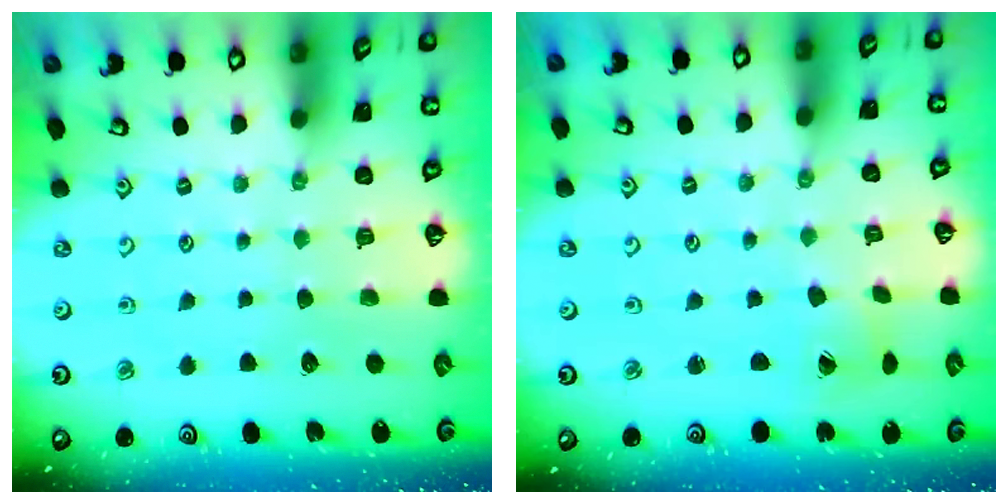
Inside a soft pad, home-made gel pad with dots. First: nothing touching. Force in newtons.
{"total": 2.2, "press": 2.2, "slide": 0.3}